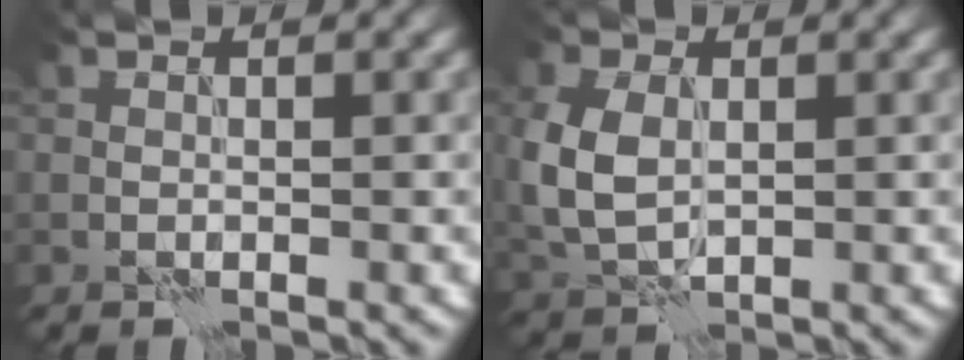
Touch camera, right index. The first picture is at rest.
{"total": 5.2, "force": [0.4, 3.5, 3.8], "torque": [-0.101, 0.003, 0.009]}